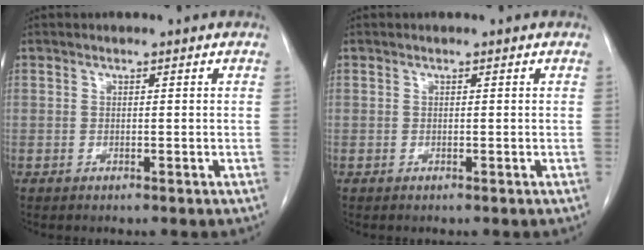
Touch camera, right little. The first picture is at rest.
{"total": 0.0}